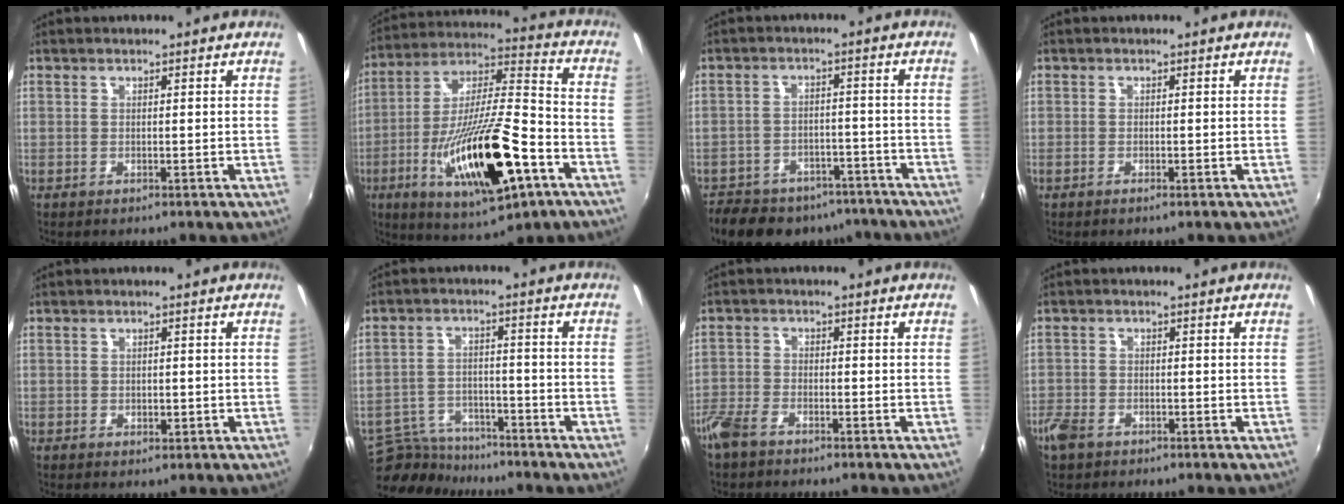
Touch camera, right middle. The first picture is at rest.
{"total": 23.3, "force": [-9.3, 6.7, 20.3], "torque": [-0.360, -0.021, -0.148]}
{"total": 19.0, "force": [-14.4, 9.8, 7.6], "torque": [-0.178, 0.004, -0.190]}
{"total": 0.9, "force": [-0.7, 0.0, 0.6], "torque": [-0.012, -0.003, -0.014]}
{"total": 1.5, "force": [-0.4, 1.3, 0.7], "torque": [-0.008, -0.003, -0.008]}
{"total": 11.0, "force": [-10.1, 3.5, 2.6], "torque": [-0.075, 0.004, -0.168]}
{"total": 5.1, "force": [-4.0, 1.9, 2.5], "torque": [-0.067, -0.006, -0.086]}
{"total": 4.8, "force": [-3.3, 2.6, 2.2], "torque": [-0.059, -0.008, -0.068]}